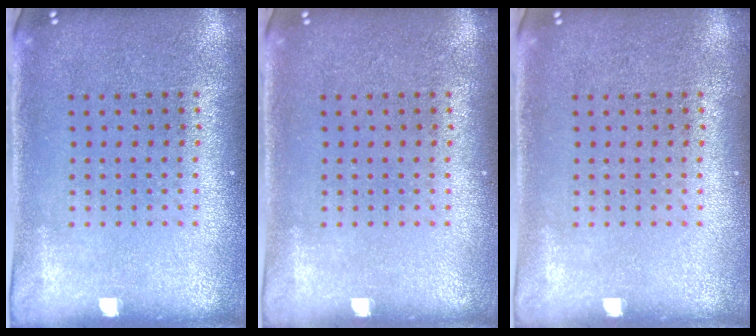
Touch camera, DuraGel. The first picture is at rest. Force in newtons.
{"total": 0.0}
{"total": 0.0}